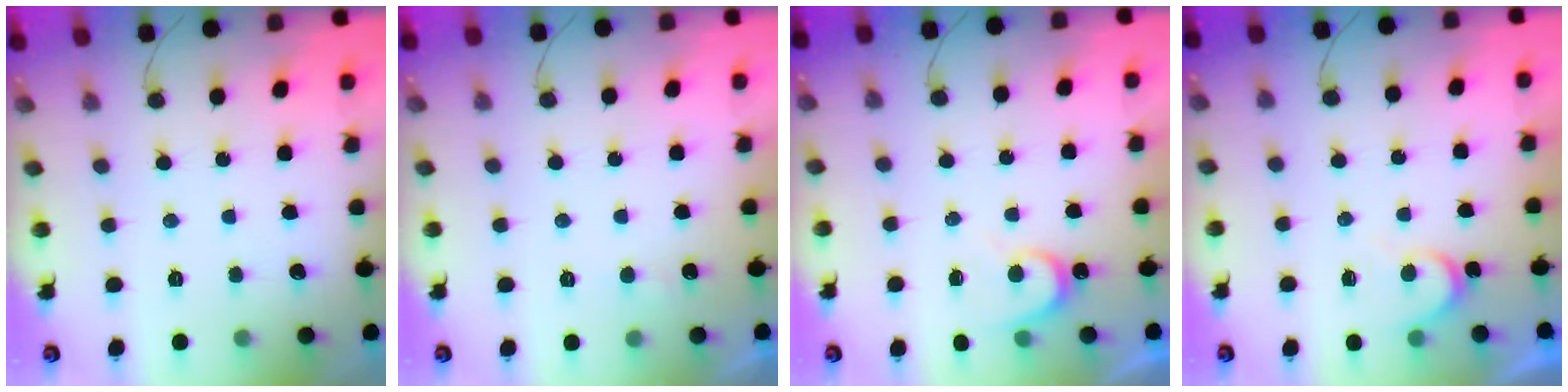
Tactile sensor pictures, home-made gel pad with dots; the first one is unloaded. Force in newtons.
{"total": 3.9, "press": 3.9, "slide": 0.4}
{"total": 5.8, "press": 5.8, "slide": 0.6}
{"total": 5.7, "press": 5.7, "slide": 0.4}